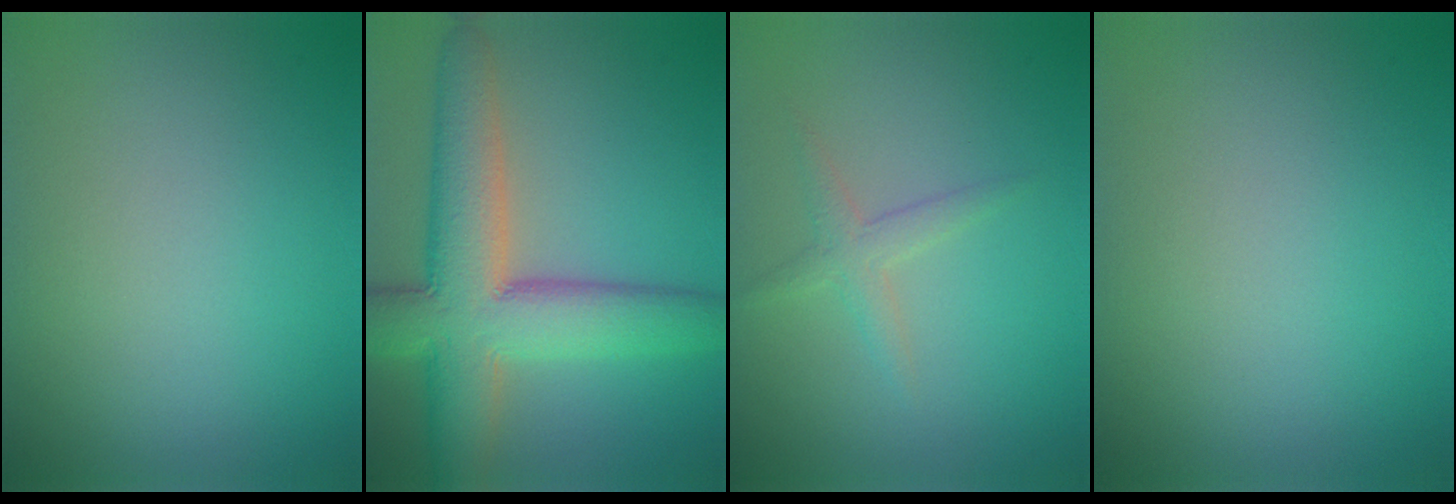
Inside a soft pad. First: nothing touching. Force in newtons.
{"total": 9.9, "press": 9.8, "slide": 0.7}
{"total": 1.6, "press": 1.6, "slide": 0.1}
{"total": 0.0}